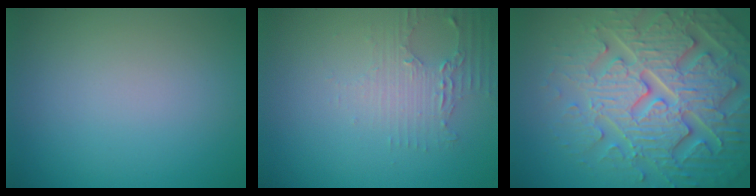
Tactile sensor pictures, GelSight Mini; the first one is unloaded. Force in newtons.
{"total": 2.4, "press": 2.3, "slide": 0.9}
{"total": 7.9, "press": 7.7, "slide": 2.0}